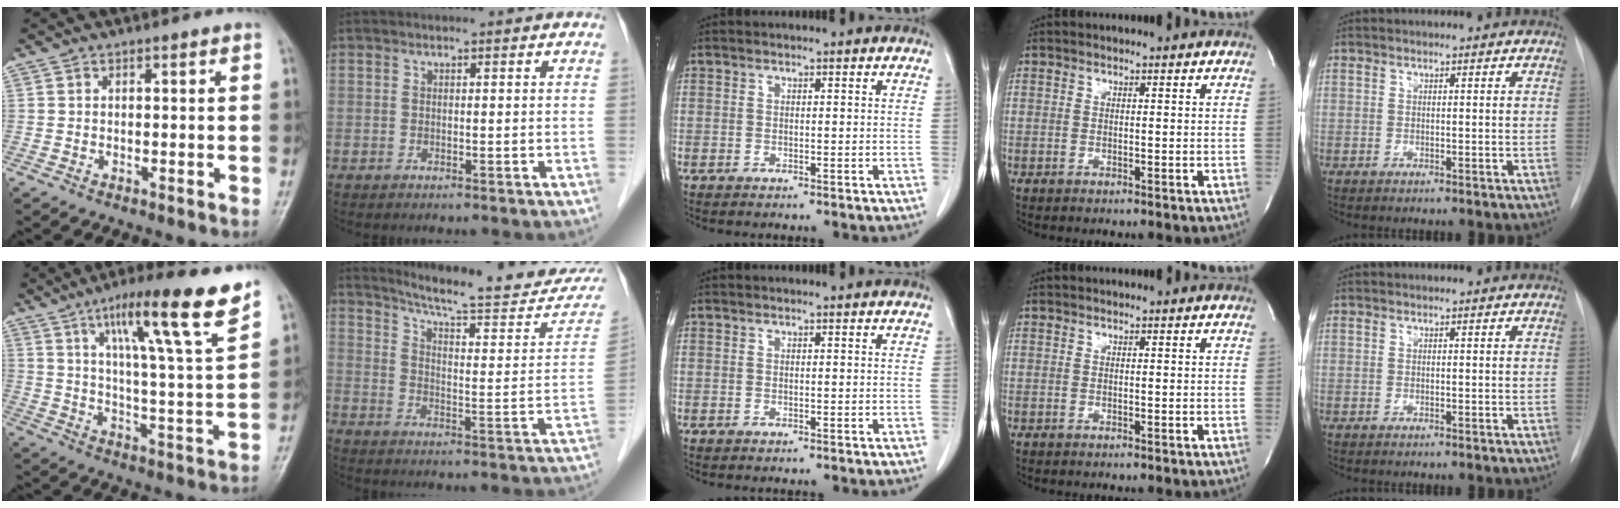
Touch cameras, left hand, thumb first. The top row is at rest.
{"thumb": {"total": 17.4, "force": [11.0, 1.2, 13.5], "torque": [-0.196, -0.050, 0.168]}, "index": {"total": 19.9, "force": [18.3, 1.8, 7.6], "torque": [-0.105, -0.064, 0.233]}}